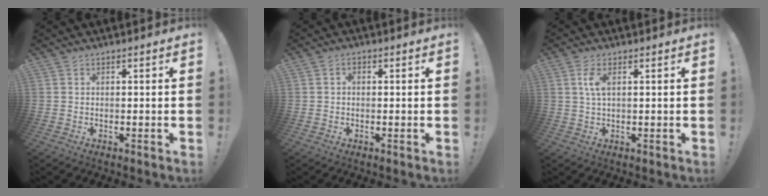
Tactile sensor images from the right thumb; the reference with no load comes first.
{"total": 1.4, "force": [-0.4, 1.0, 1.0], "torque": [-0.020, 0.007, -0.006]}
{"total": 4.2, "force": [1.3, 1.4, 3.7], "torque": [-0.075, -0.002, 0.018]}